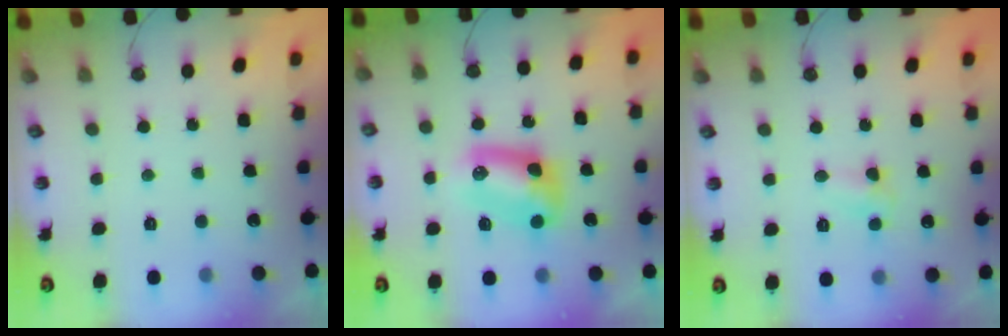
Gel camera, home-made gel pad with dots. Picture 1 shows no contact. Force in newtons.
{"total": 9.2, "press": 9.2, "slide": 0.7}
{"total": 5.0, "press": 5.0, "slide": 0.5}